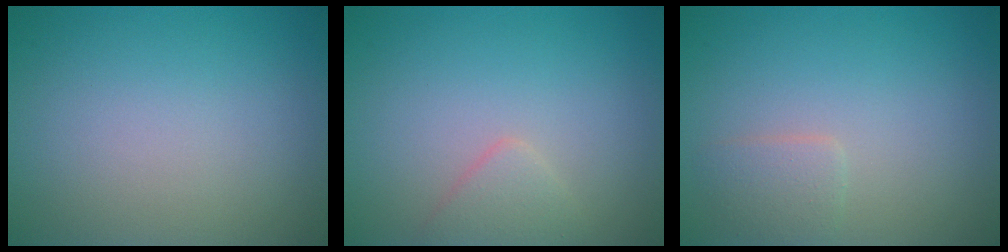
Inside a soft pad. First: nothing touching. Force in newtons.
{"total": 1.7, "press": 1.6, "slide": 0.1}
{"total": 1.6, "press": 1.5, "slide": 0.2}